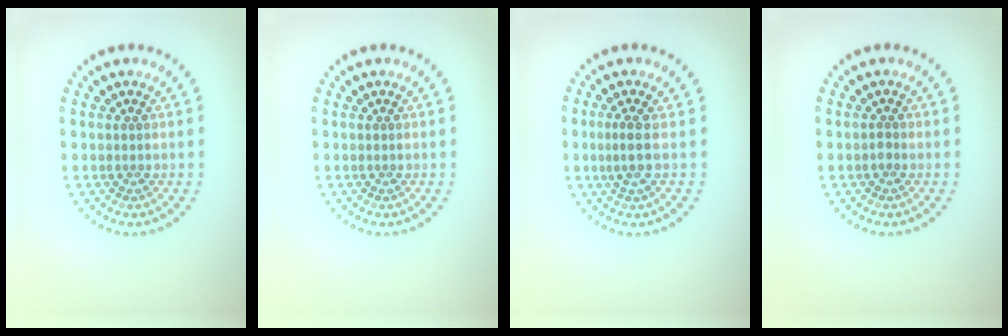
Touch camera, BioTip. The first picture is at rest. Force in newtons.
{"total": 0.0}
{"total": 2.1, "press": 1.5, "slide": 1.4}
{"total": 0.5, "press": 0.4, "slide": 0.3}